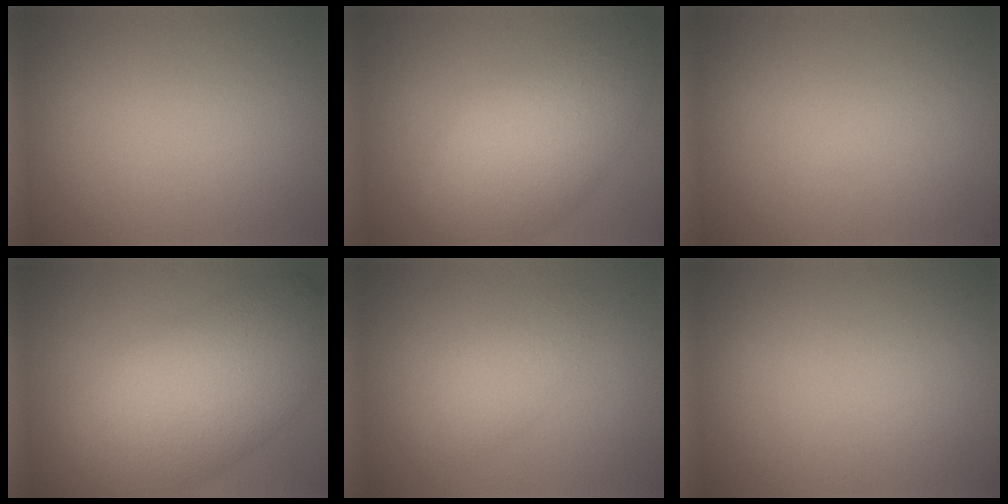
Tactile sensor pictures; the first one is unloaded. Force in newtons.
{"total": 7.9, "press": 7.9, "slide": 0.3}
{"total": 0.0}
{"total": 11.2, "press": 11.2, "slide": 0.5}
{"total": 2.5, "press": 2.5, "slide": 0.1}
{"total": 0.0}